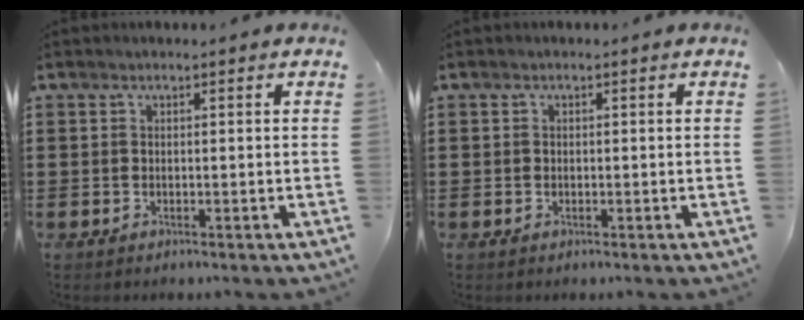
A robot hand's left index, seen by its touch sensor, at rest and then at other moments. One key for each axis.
{"total": 0.0}